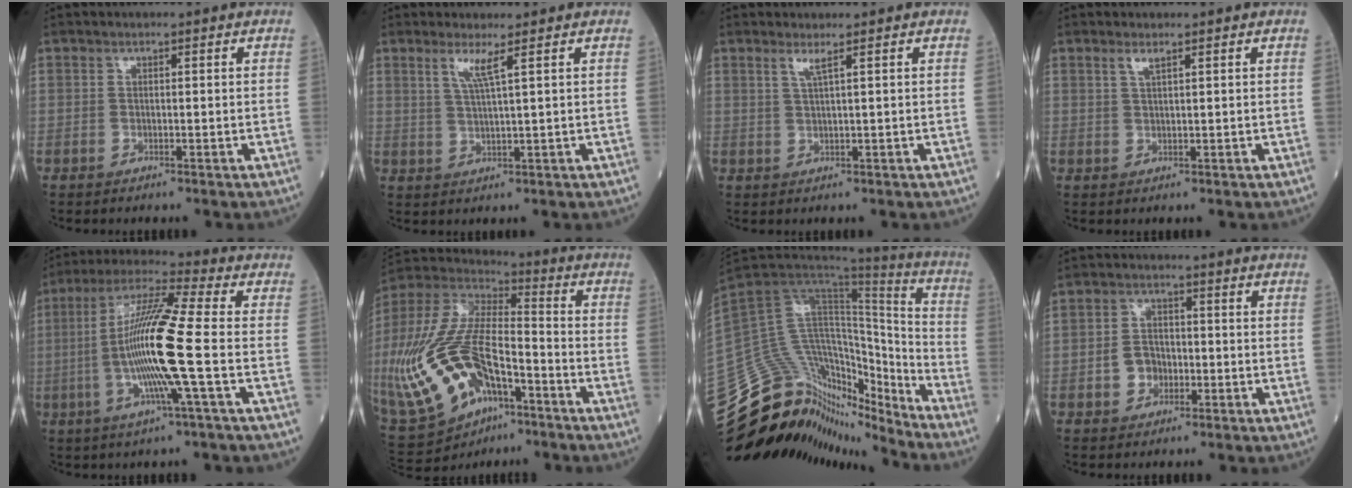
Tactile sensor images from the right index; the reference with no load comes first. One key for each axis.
{"total": 3.2, "fx": 1.7, "fy": -0.7, "fz": 2.6, "tx": -0.055, "ty": -0.007, "tz": 0.037}
{"total": 1.7, "fx": 1.0, "fy": -0.4, "fz": 1.3, "tx": -0.031, "ty": -0.006, "tz": 0.023}
{"total": 1.4, "fx": 1.0, "fy": 0.0, "fz": 1.0, "tx": -0.022, "ty": 0.000, "tz": 0.020}
{"total": 14.4, "fx": -2.4, "fy": -0.7, "fz": 14.1, "tx": -0.276, "ty": -0.001, "tz": -0.058}
{"total": 28.1, "fx": -11.0, "fy": 13.6, "fz": 22.0, "tx": -0.567, "ty": -0.027, "tz": -0.193}
{"total": 26.1, "fx": -21.7, "fy": 10.7, "fz": 9.9, "tx": -0.238, "ty": 0.052, "tz": -0.346}
{"total": 4.2, "fx": -1.3, "fy": 3.3, "fz": 2.1, "tx": -0.043, "ty": 0.012, "tz": -0.022}